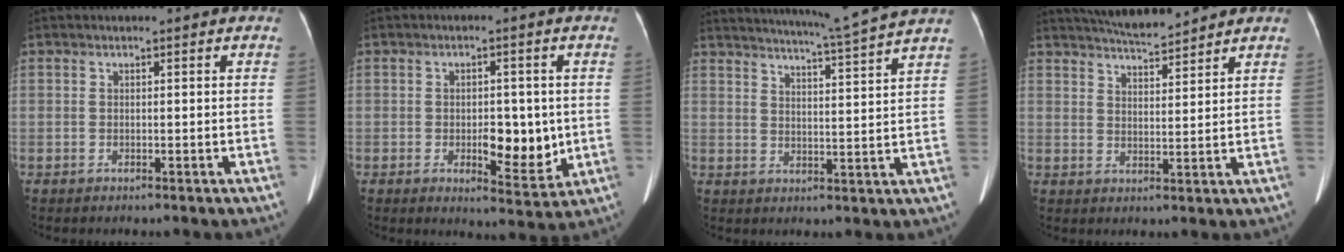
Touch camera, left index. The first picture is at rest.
{"total": 7.1, "force": [-0.8, 3.2, 6.3], "torque": [-0.086, -0.007, -0.002]}
{"total": 12.8, "force": [11.6, -2.6, 4.8], "torque": [-0.089, -0.030, 0.157]}
{"total": 7.9, "force": [7.4, 0.3, 2.6], "torque": [-0.051, 0.012, 0.125]}